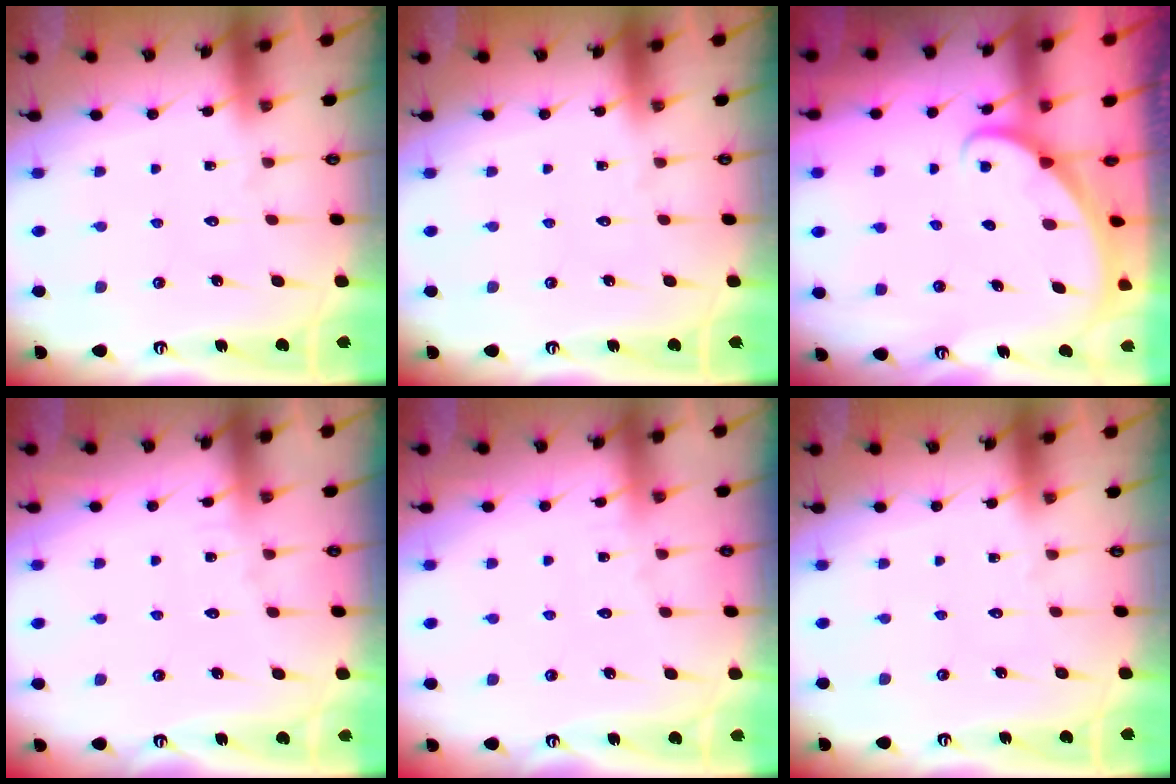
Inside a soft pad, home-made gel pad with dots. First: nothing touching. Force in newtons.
{"total": 0.0}
{"total": 1.5, "press": 1.5, "slide": 0.0}
{"total": 2.7, "press": 2.7, "slide": 0.3}
{"total": 3.0, "press": 2.9, "slide": 0.3}
{"total": 0.0}